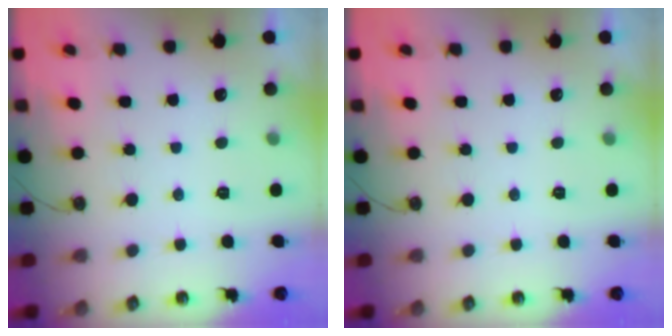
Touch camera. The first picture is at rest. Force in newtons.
{"total": 0.0}